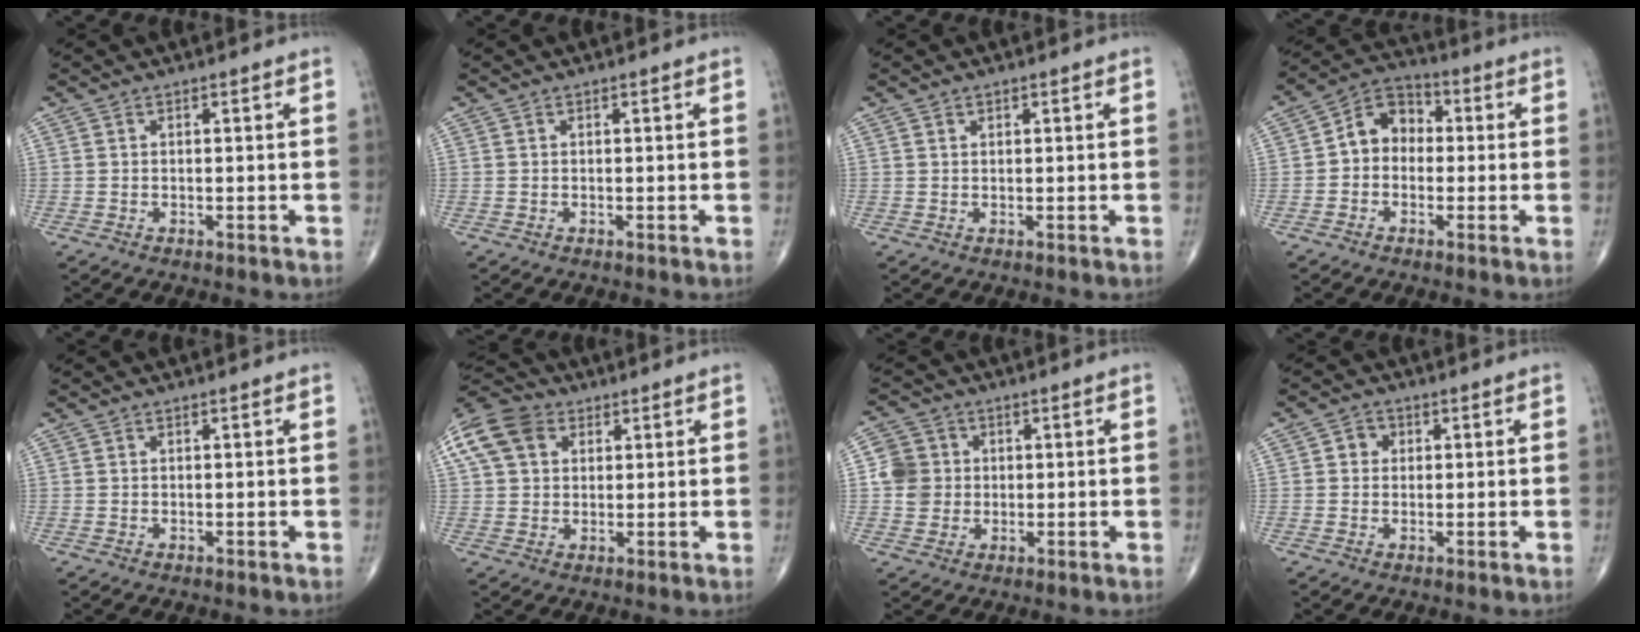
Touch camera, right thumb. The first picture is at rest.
{"total": 0.0}
{"total": 0.8, "force": [0.5, 0.6, 0.3], "torque": [0.000, -0.003, 0.007]}
{"total": 8.0, "force": [-0.2, 6.4, 4.8], "torque": [-0.051, 0.032, -0.021]}
{"total": 0.0}
{"total": 12.4, "force": [4.6, 9.2, 6.9], "torque": [-0.138, 0.019, 0.075]}
{"total": 6.4, "force": [0.3, 6.1, 2.0], "torque": [-0.015, 0.006, 0.000]}
{"total": 2.7, "force": [0.5, 2.5, 1.0], "torque": [0.000, 0.004, 0.002]}